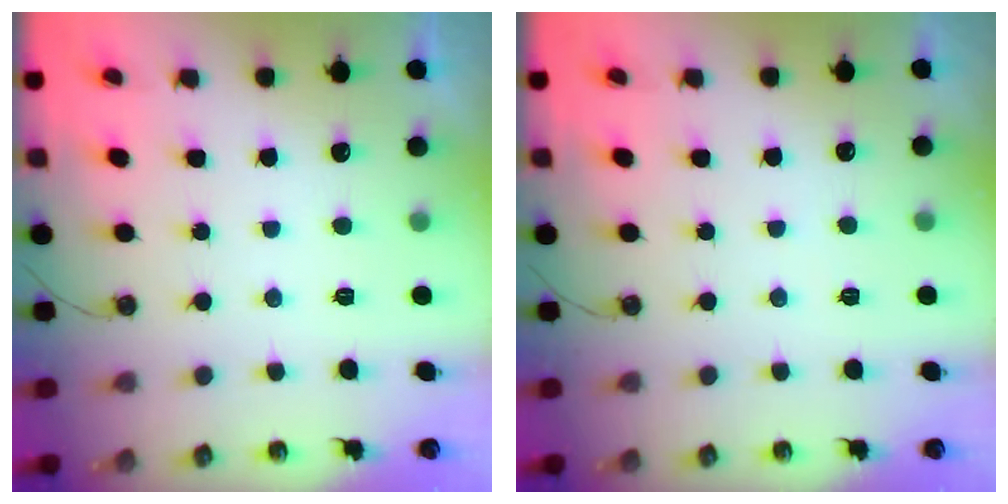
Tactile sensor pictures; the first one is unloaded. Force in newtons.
{"total": 2.4, "press": 2.4, "slide": 0.4}